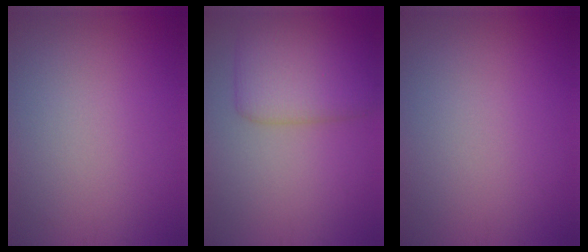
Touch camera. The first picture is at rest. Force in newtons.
{"total": 5.5, "press": 5.5, "slide": 0.1}
{"total": 0.0}